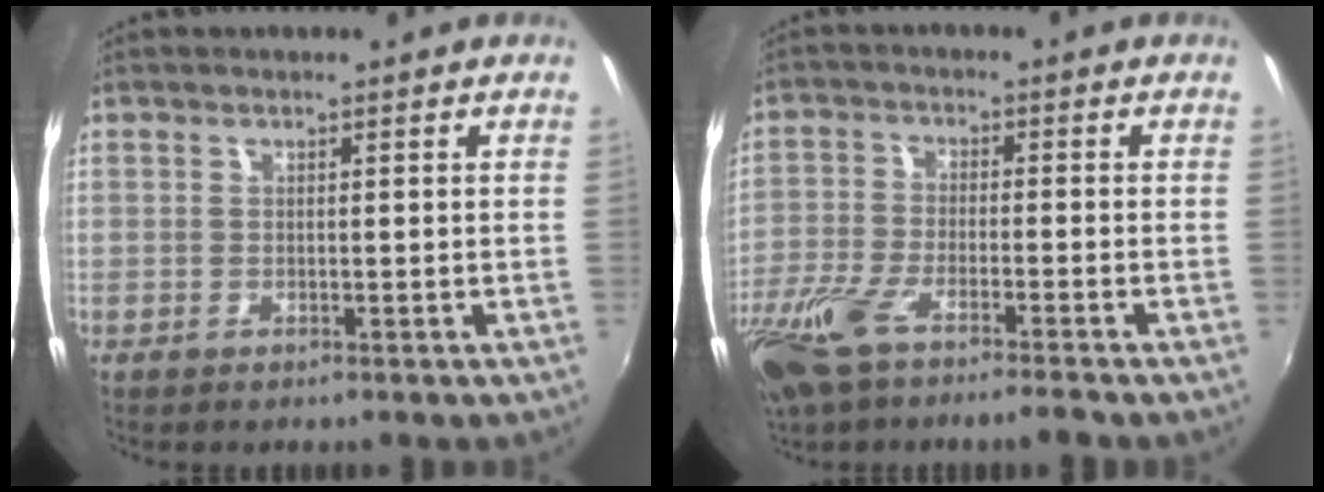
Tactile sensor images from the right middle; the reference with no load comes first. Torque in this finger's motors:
{"motor_torque": [0.97, -1.17, 0.36, 0.10]}